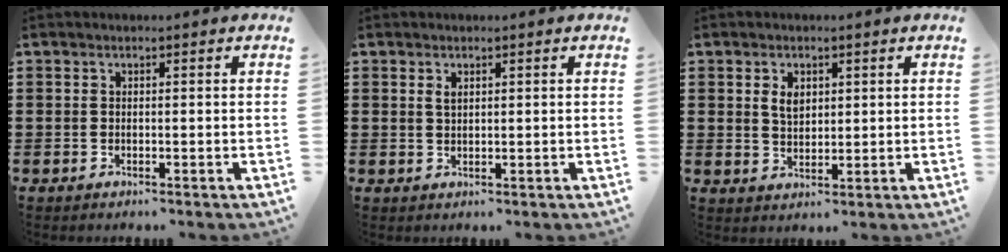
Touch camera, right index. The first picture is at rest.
{"total": 1.1, "force": [0.6, 0.6, 0.8], "torque": [-0.018, 0.003, 0.010]}
{"total": 3.0, "force": [1.1, 1.9, 2.0], "torque": [-0.037, 0.004, 0.018]}